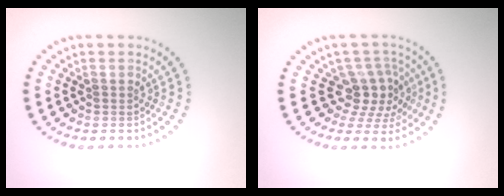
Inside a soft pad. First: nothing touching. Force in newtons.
{"total": 3.5, "press": 3.0, "slide": 1.9}